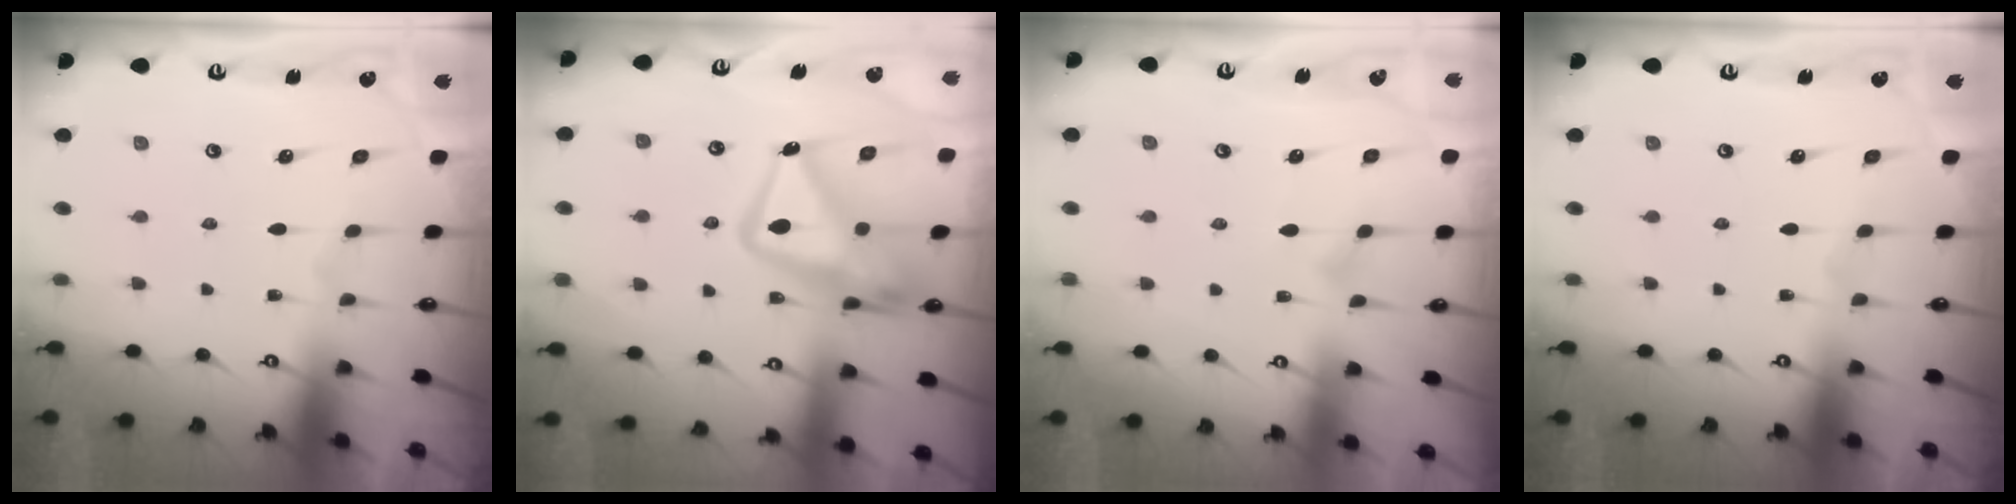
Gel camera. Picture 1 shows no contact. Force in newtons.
{"total": 17.5, "press": 17.4, "slide": 1.6}
{"total": 5.8, "press": 5.8, "slide": 0.4}
{"total": 0.0}